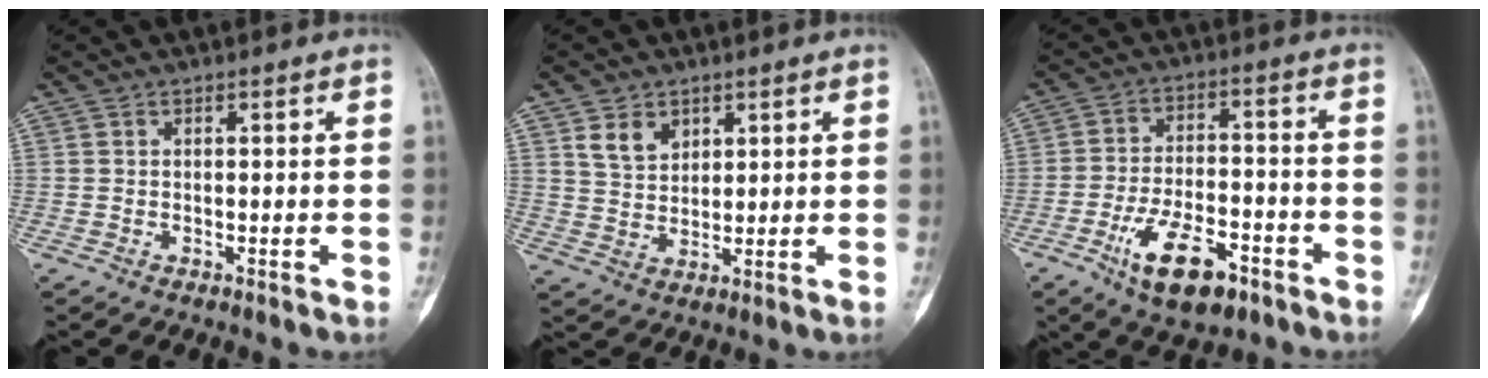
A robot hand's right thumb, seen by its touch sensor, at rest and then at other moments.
{"total": 5.1, "force": [3.2, 3.9, 0.7], "torque": [0.001, -0.016, 0.064]}
{"total": 13.0, "force": [-6.7, 6.1, 9.2], "torque": [-0.146, 0.029, -0.106]}